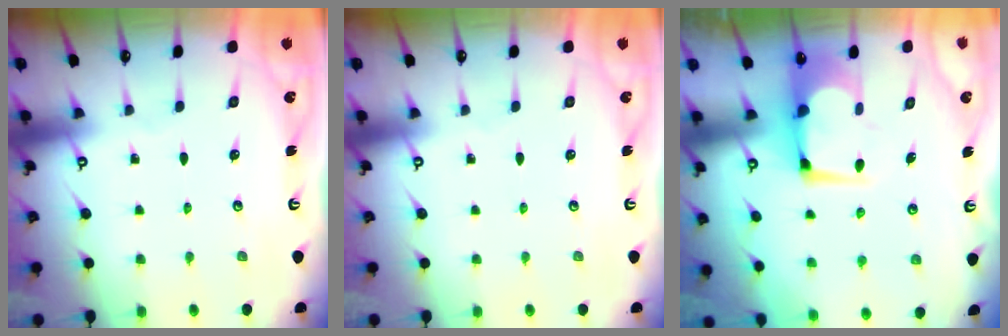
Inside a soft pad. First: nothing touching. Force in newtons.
{"total": 0.0}
{"total": 7.6, "press": 7.6, "slide": 0.6}